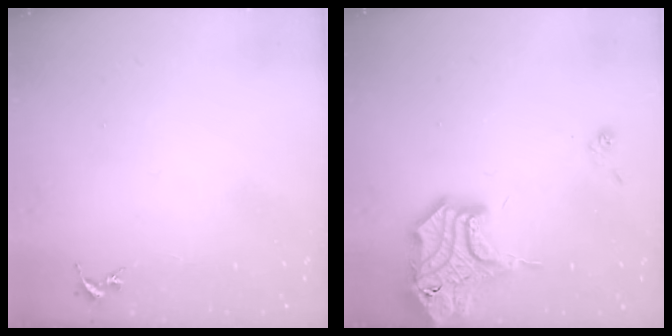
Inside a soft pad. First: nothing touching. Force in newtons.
{"total": 17.2, "press": 17.0, "slide": 2.6}